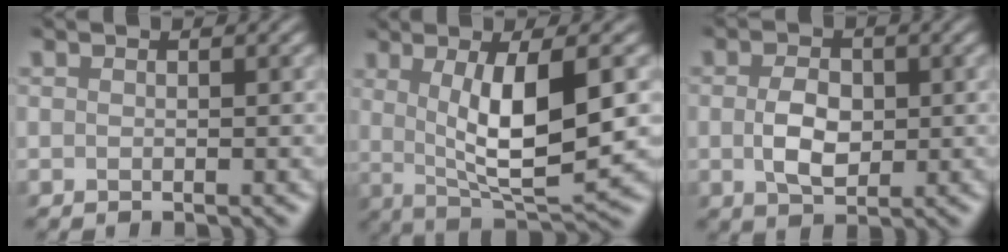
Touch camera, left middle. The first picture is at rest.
{"total": 7.5, "force": [0.8, 1.6, 7.3], "torque": [-0.125, -0.007, 0.022]}
{"total": 2.8, "force": [0.1, 1.8, 2.1], "torque": [-0.050, 0.000, 0.006]}